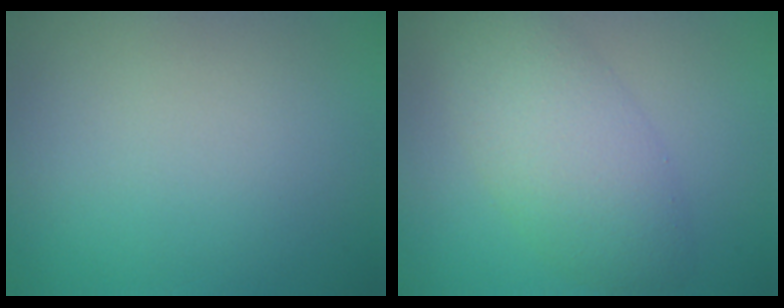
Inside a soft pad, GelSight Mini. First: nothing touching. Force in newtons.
{"total": 5.8, "press": 5.8, "slide": 0.2}